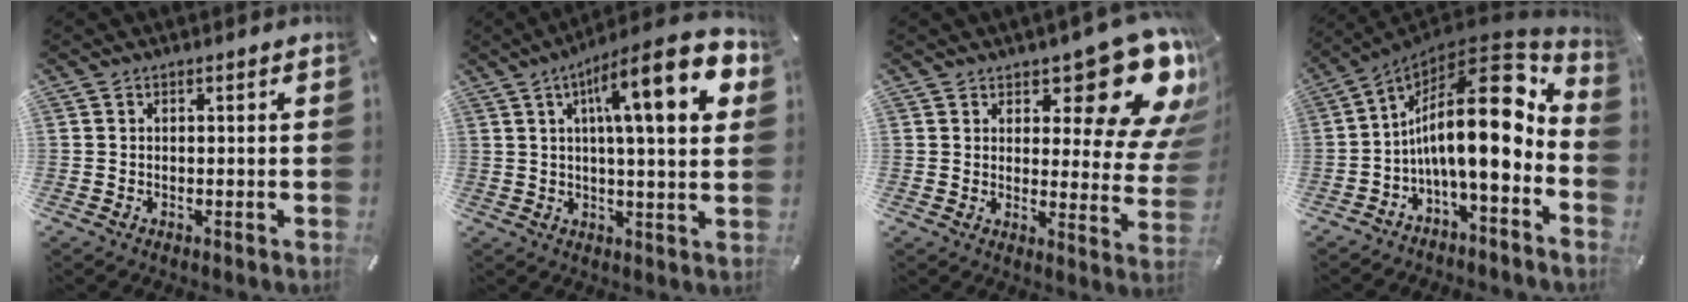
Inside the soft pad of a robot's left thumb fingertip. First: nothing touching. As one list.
[{"total": 18.3, "force": [6.7, 3.9, 16.6], "torque": [-0.251, -0.026, 0.090]}, {"total": 17.1, "force": [10.2, 7.0, 11.9], "torque": [-0.133, -0.088, 0.166]}, {"total": 20.8, "force": [2.4, 7.6, 19.2], "torque": [-0.319, -0.042, 0.035]}]